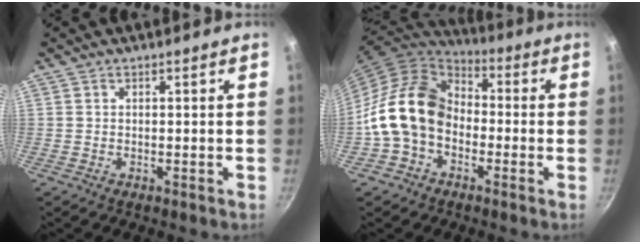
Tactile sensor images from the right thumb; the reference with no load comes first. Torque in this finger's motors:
{"motor_torque": [2.15, 2.86, 1.09, -1.07, 0.22]}